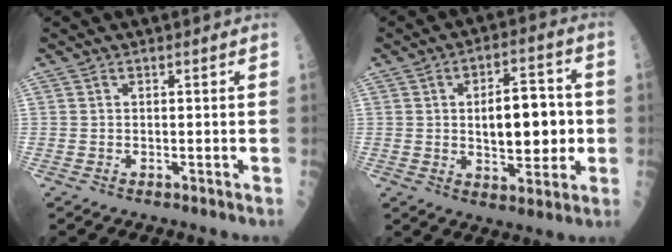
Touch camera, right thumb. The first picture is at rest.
{"total": 12.6, "force": [0.1, 6.2, 10.9], "torque": [-0.121, 0.013, 0.005]}